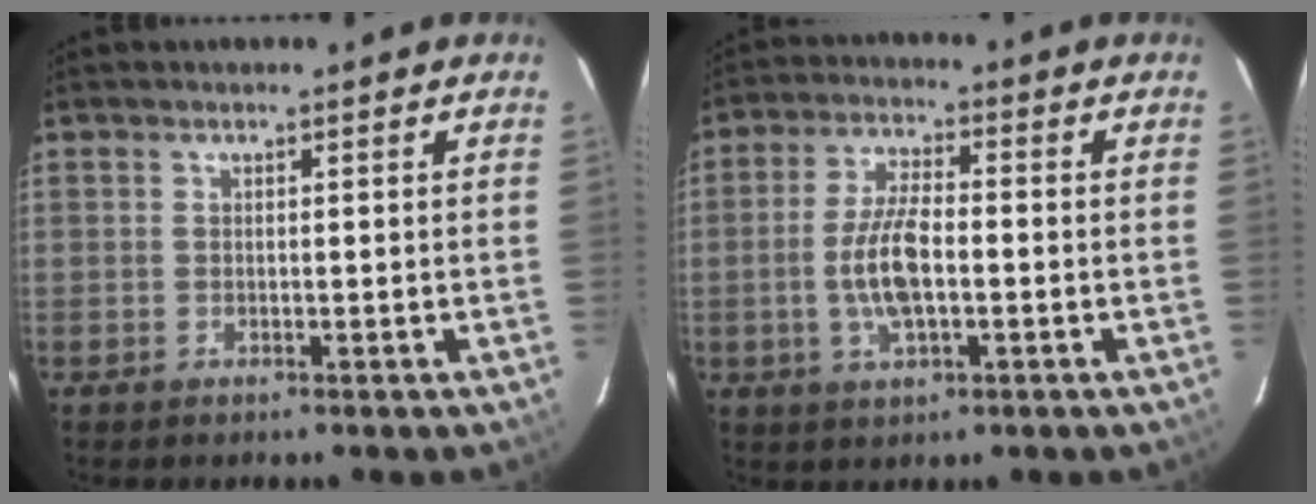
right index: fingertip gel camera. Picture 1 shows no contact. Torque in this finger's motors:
{"motor_torque": [0.36, -0.07, 0.32, 0.07]}